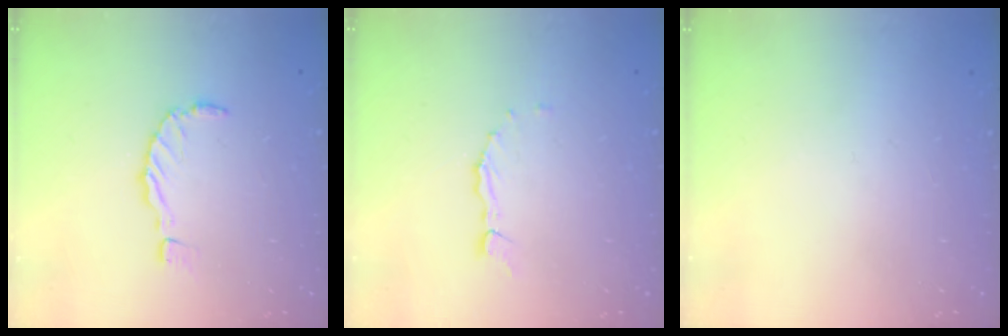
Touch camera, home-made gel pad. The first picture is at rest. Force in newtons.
{"total": 1.5, "press": 1.5, "slide": 0.2}
{"total": 0.0}